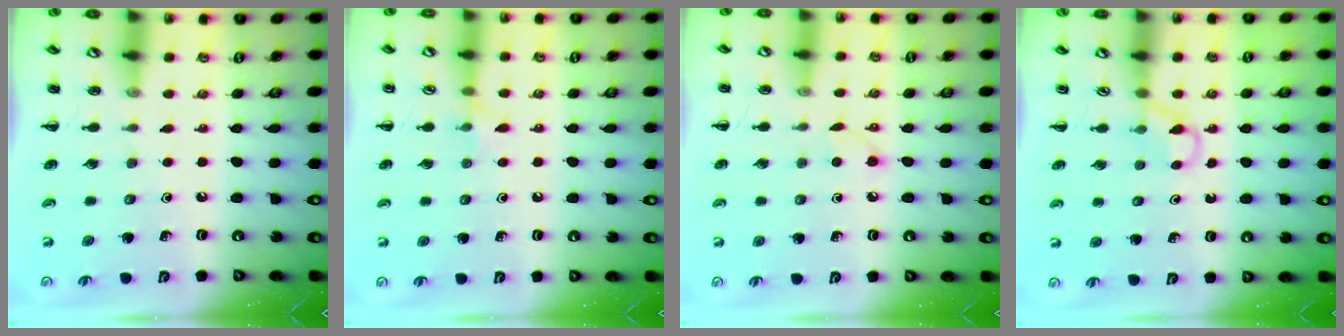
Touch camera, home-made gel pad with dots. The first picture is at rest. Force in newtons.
{"total": 5.0, "press": 4.8, "slide": 1.5}
{"total": 2.7, "press": 2.5, "slide": 0.9}
{"total": 2.6, "press": 2.5, "slide": 0.9}